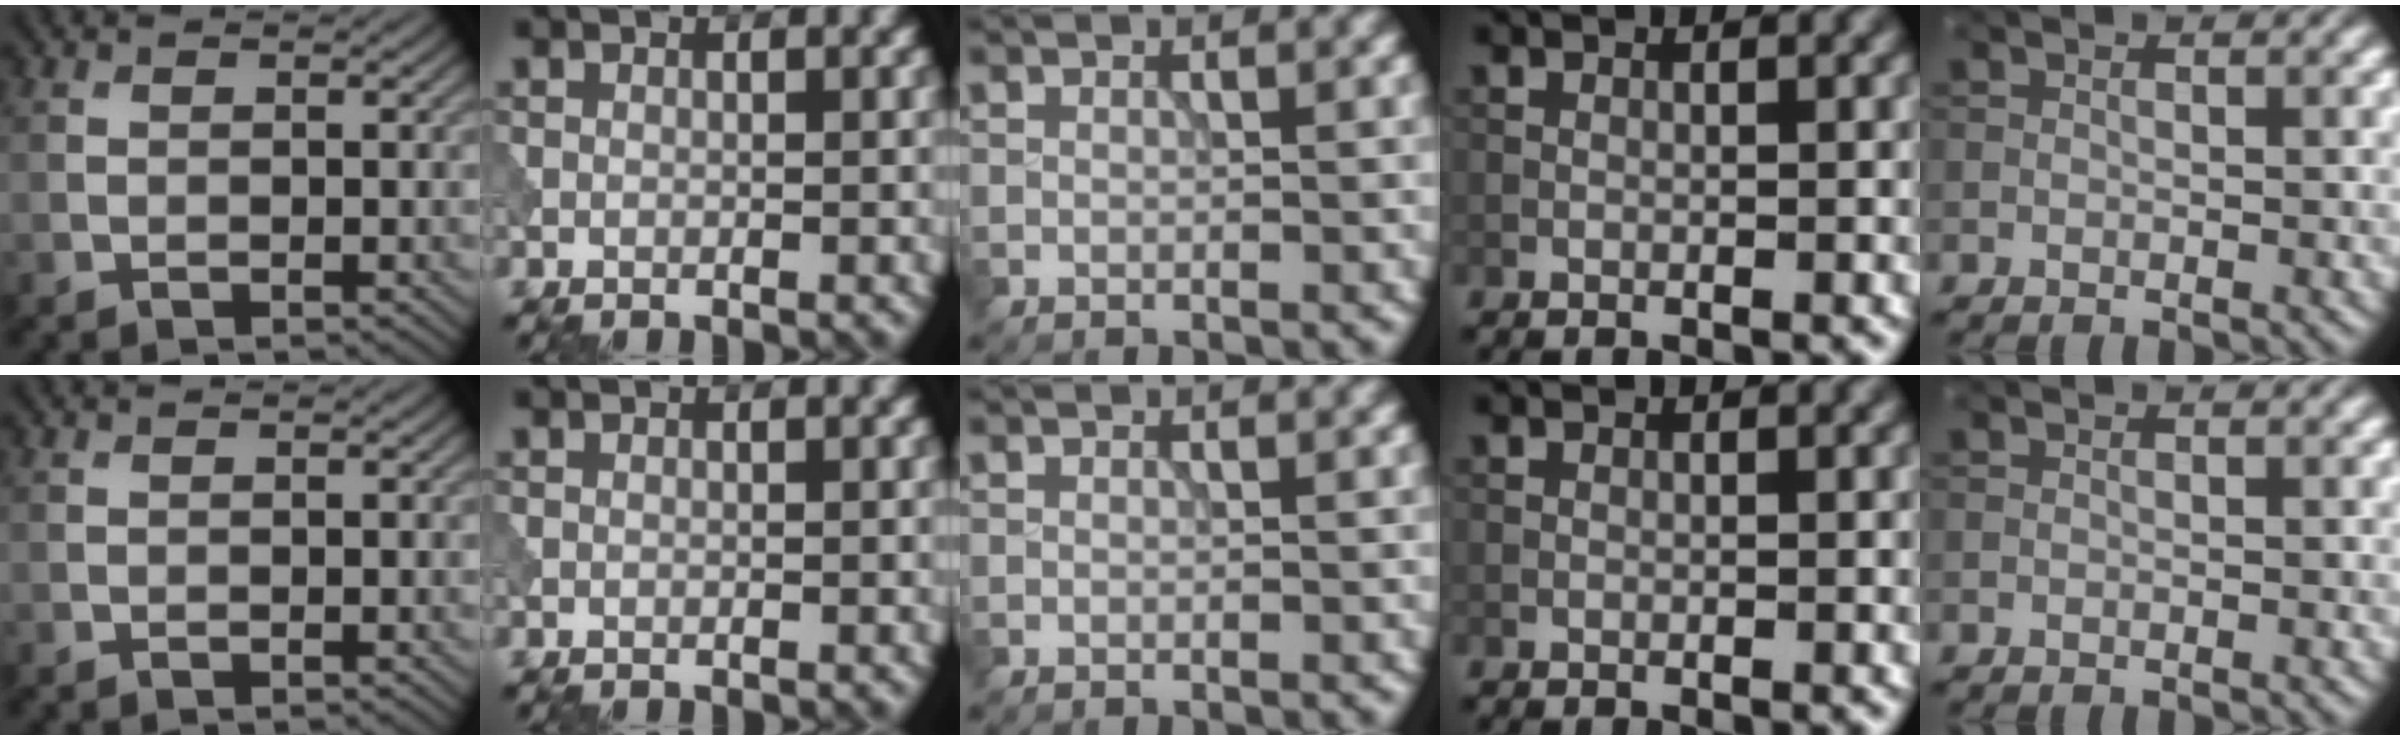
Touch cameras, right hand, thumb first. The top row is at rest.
{}